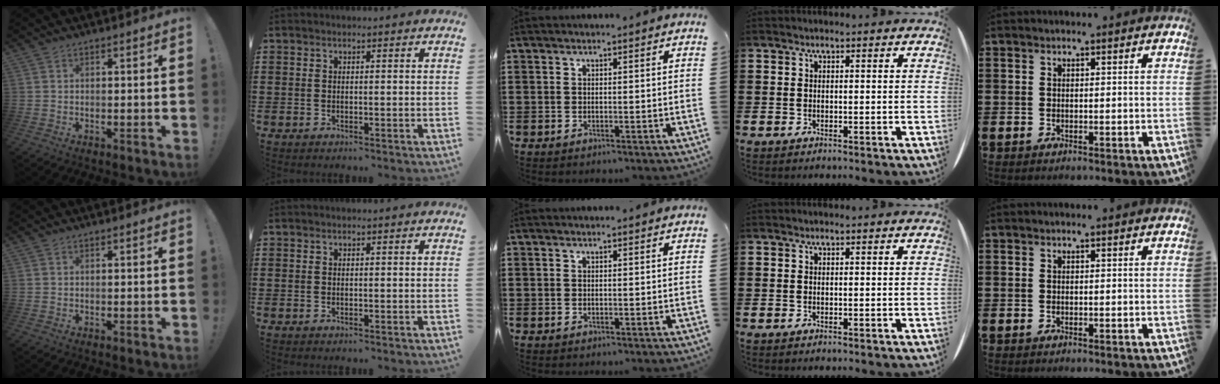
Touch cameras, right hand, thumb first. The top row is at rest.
{}